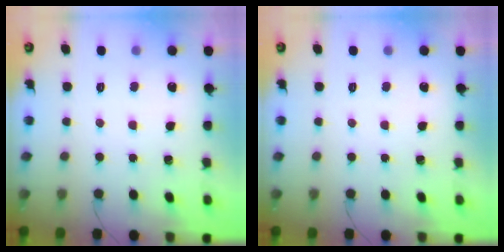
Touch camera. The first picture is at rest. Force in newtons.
{"total": 0.0}